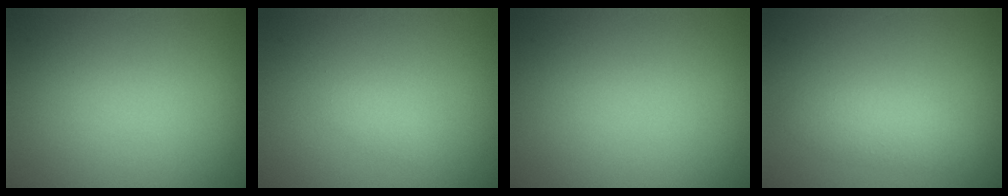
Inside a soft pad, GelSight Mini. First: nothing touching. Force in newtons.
{"total": 0.7, "press": 0.7, "slide": 0.0}
{"total": 0.0}
{"total": 2.2, "press": 2.2, "slide": 0.1}